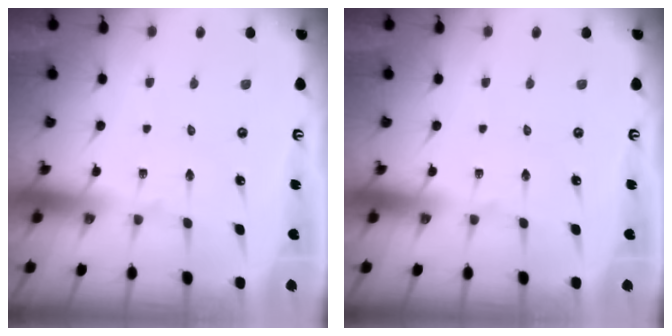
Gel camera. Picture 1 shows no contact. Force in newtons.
{"total": 0.0}